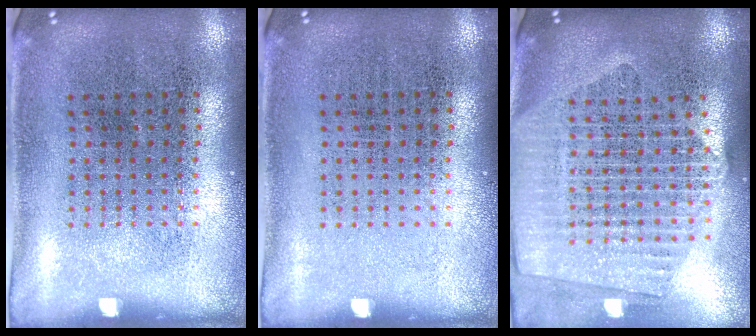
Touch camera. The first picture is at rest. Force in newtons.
{"total": 0.0}
{"total": 2.4, "press": 2.1, "slide": 1.1}